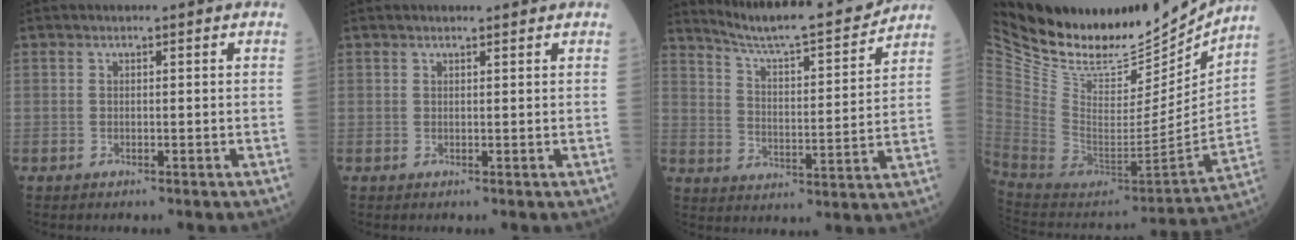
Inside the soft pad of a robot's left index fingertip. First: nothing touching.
{"total": 2.3, "force": [2.2, 0.3, 0.5], "torque": [-0.009, 0.014, 0.025]}
{"total": 14.8, "force": [13.9, 0.3, 5.3], "torque": [-0.092, -0.011, 0.211]}
{"total": 24.2, "force": [21.4, 7.4, 8.4], "torque": [-0.168, -0.049, 0.353]}